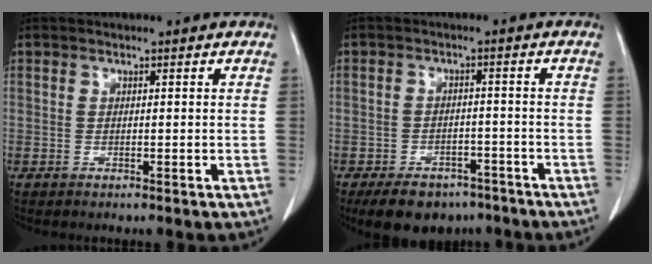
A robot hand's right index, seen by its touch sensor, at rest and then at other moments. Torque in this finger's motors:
{"motor_torque": [-0.48, -0.48, -0.16, -0.07]}